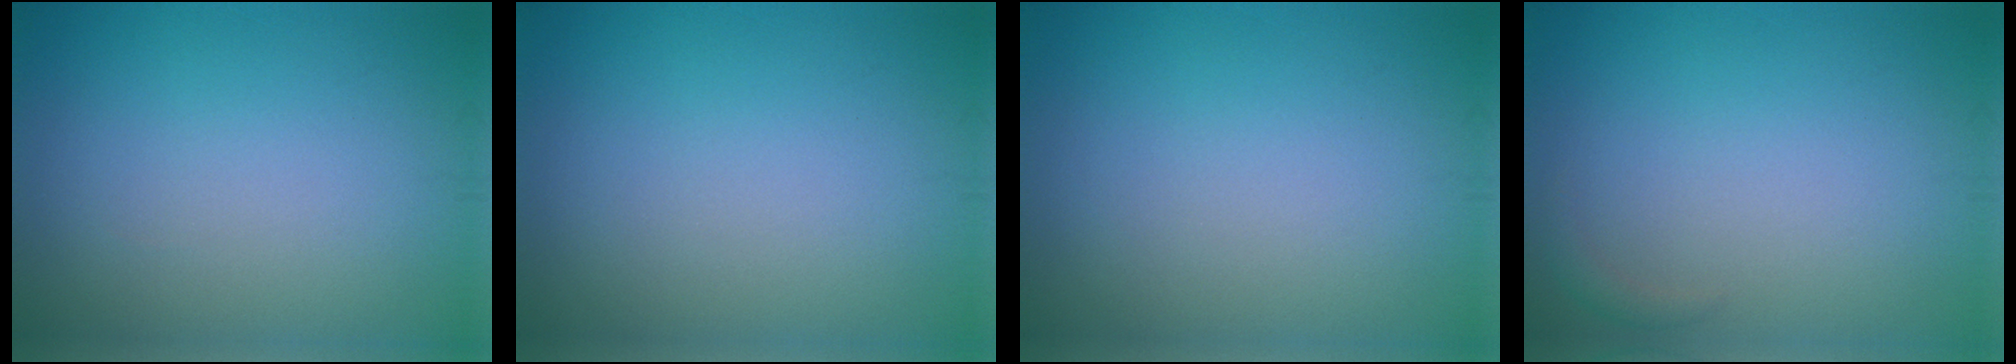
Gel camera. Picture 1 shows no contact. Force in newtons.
{"total": 0.0}
{"total": 0.0}
{"total": 0.9, "press": 0.9, "slide": 0.1}